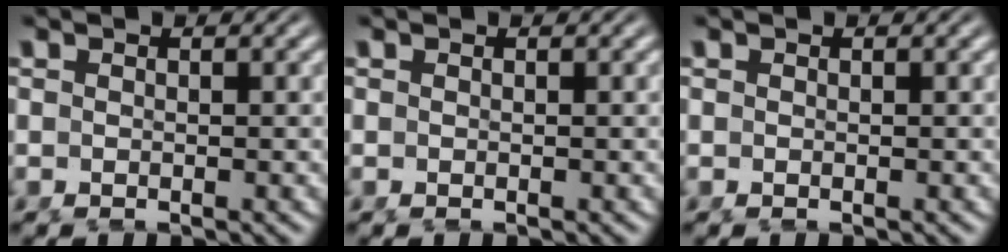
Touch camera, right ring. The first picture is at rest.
{"total": 0.0}
{"total": 0.0}